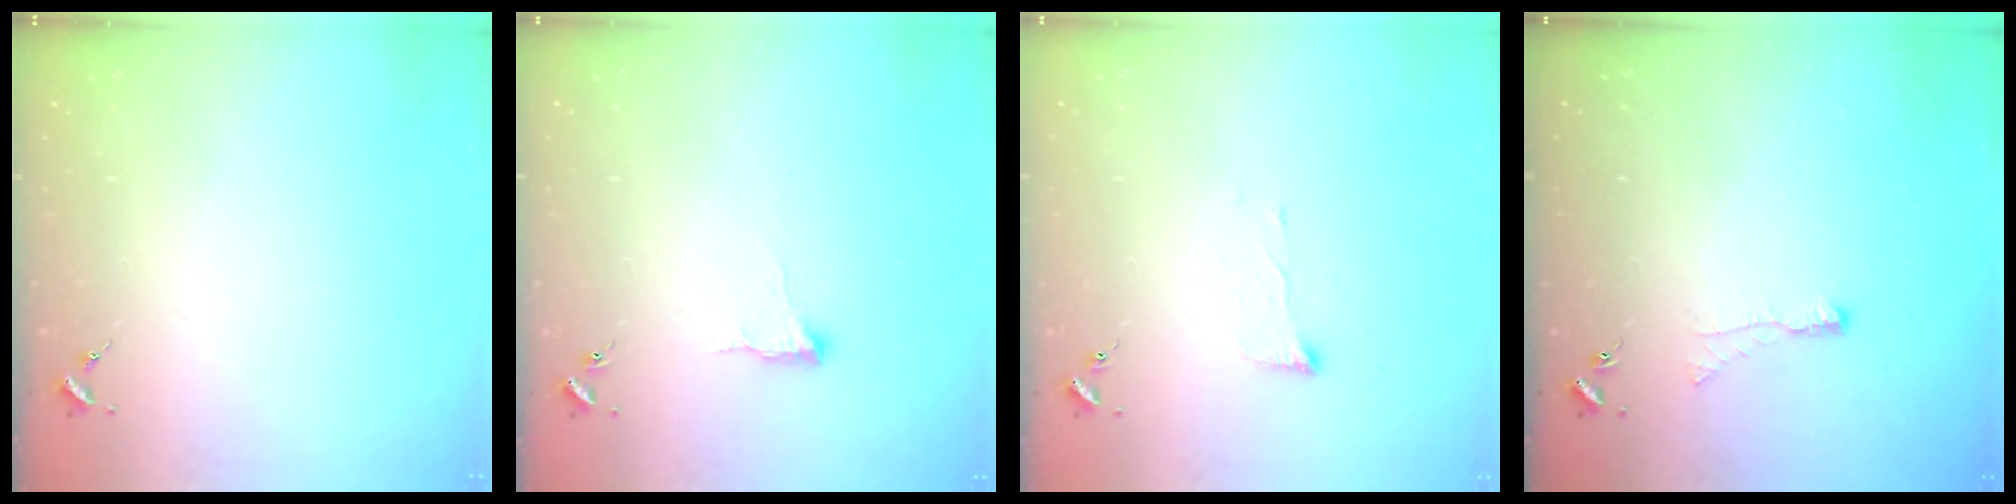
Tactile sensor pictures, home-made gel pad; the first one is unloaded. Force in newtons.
{"total": 5.1, "press": 5.1, "slide": 0.6}
{"total": 3.8, "press": 3.7, "slide": 0.6}
{"total": 3.9, "press": 3.8, "slide": 0.7}